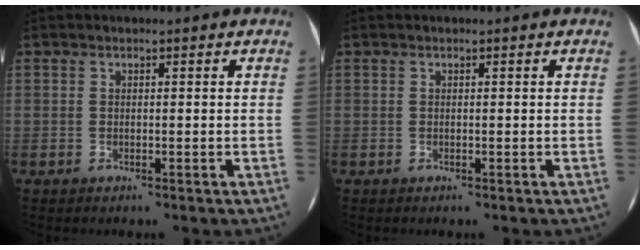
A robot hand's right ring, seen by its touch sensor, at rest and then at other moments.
{"total": 0.0}